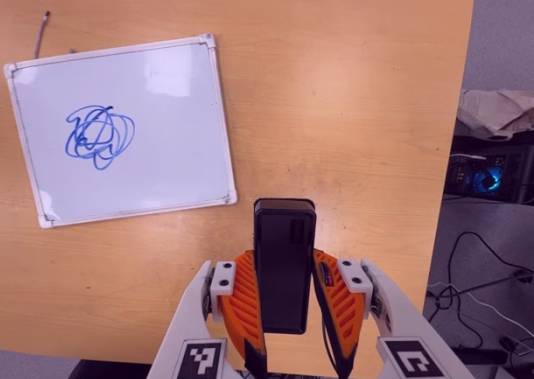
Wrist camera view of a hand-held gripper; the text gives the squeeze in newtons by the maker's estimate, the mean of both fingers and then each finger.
{"total": 4.4, "left": 2.8, "right": 6.0}